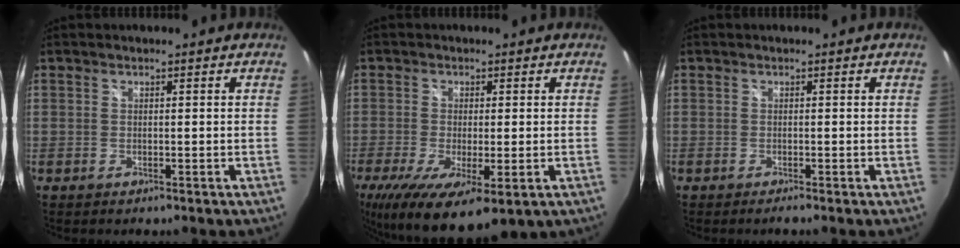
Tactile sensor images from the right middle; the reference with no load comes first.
{"total": 14.6, "force": [-6.8, 4.7, 12.0], "torque": [-0.237, -0.061, -0.105]}
{"total": 1.0, "force": [-0.9, -0.2, 0.5], "torque": [-0.006, -0.004, -0.015]}